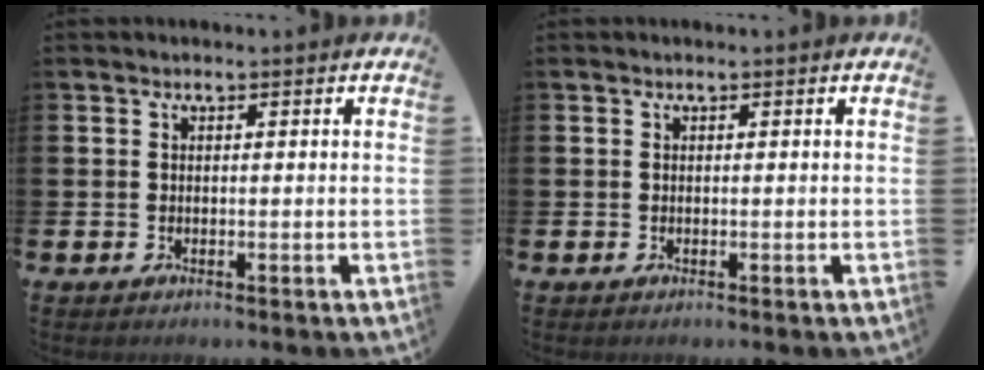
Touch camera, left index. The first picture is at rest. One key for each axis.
{"total": 0.0}